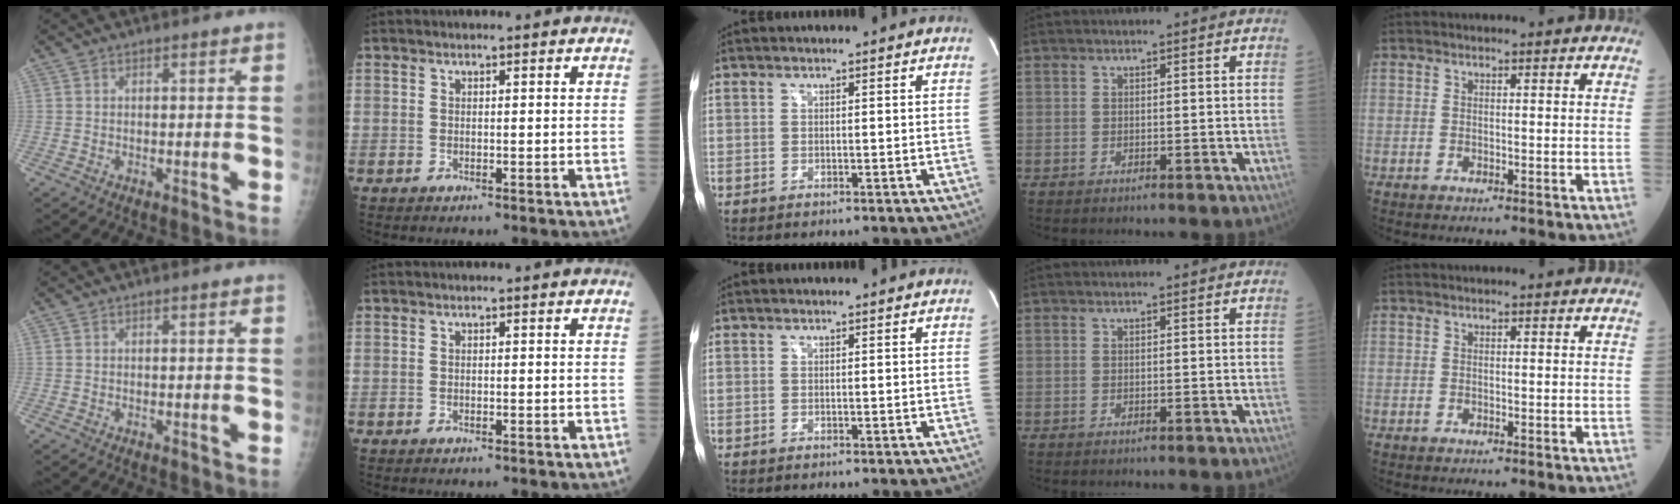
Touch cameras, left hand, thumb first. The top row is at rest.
{}